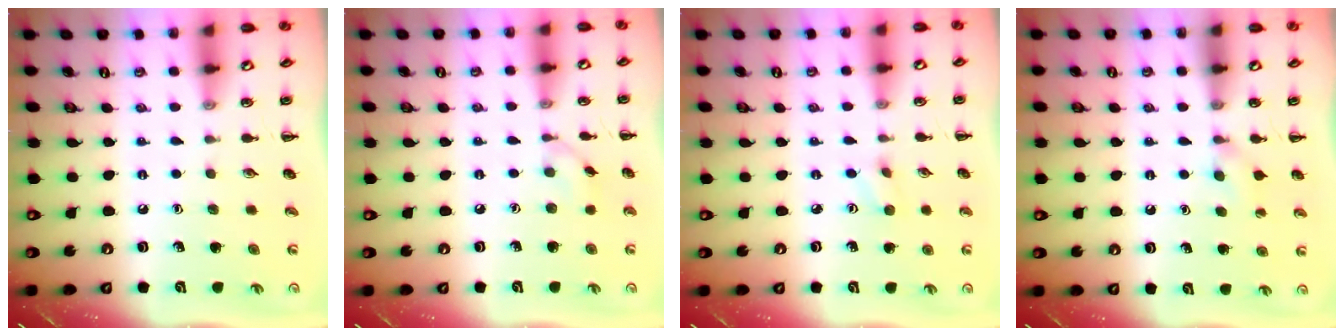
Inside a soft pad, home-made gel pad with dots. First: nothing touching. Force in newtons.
{"total": 4.1, "press": 4.0, "slide": 0.8}
{"total": 2.8, "press": 2.7, "slide": 0.9}
{"total": 5.9, "press": 5.7, "slide": 1.6}